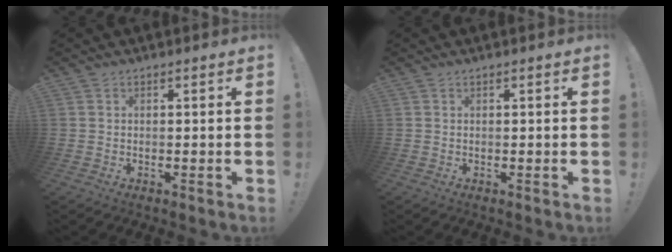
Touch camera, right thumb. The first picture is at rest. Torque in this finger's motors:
{"motor_torque": [-0.40, -0.05, -0.20, 0.07, 0.00]}